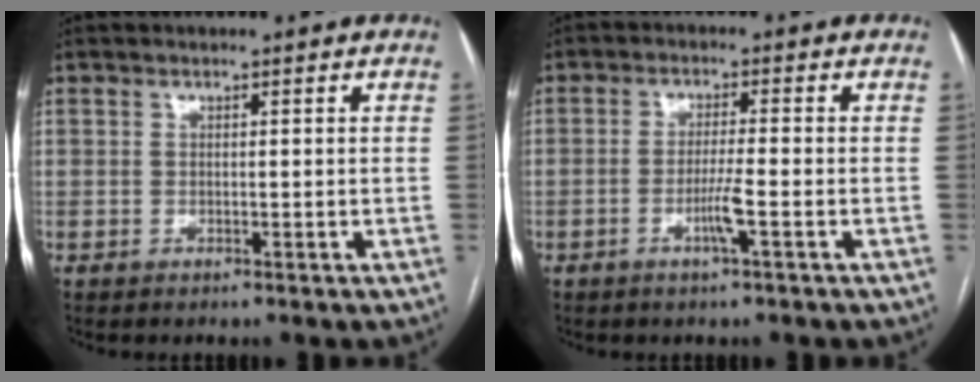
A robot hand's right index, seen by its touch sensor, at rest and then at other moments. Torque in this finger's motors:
{"motor_torque": [0.12, 0.03, 0.08, 0.02]}